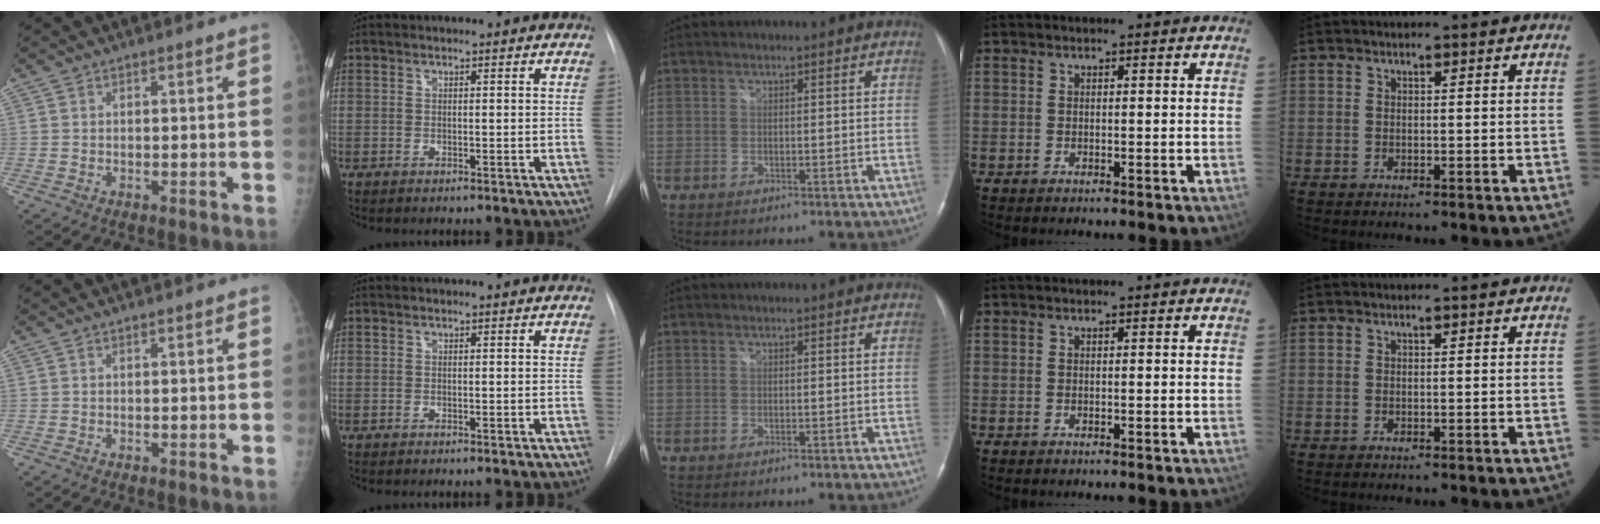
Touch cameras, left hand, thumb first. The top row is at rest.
{}